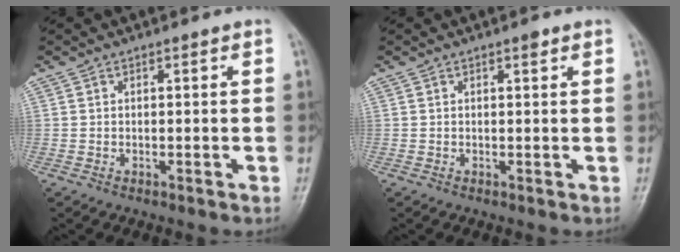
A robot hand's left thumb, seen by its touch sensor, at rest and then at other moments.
{"total": 1.1, "force": [0.7, 0.4, 0.7], "torque": [-0.008, -0.002, 0.009]}